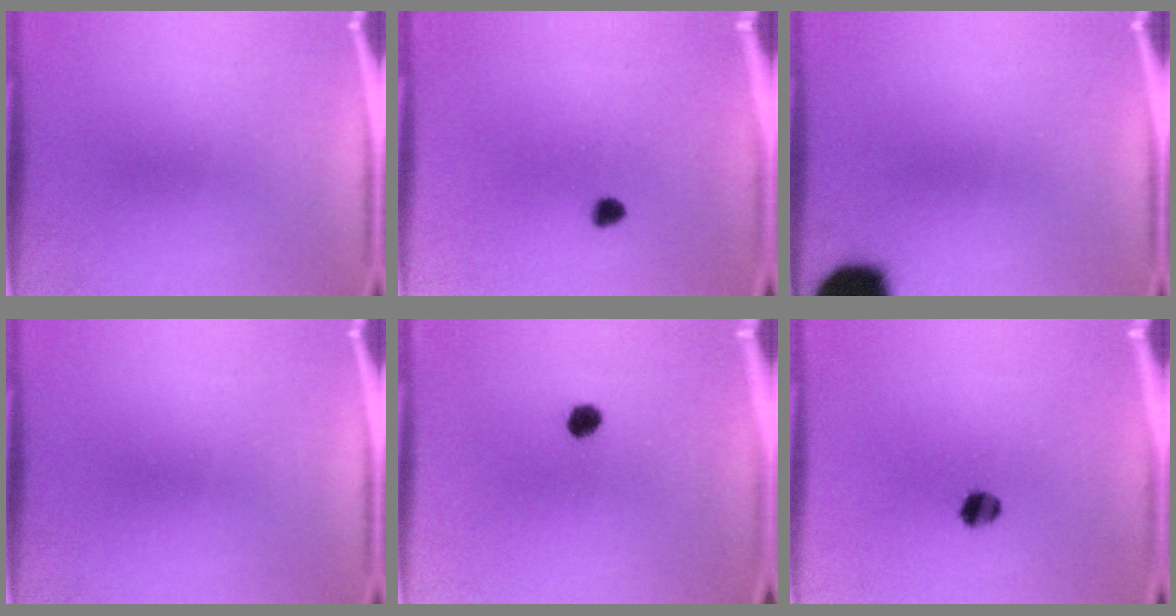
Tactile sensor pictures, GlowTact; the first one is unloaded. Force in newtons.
{"total": 1.9}
{"total": 15.9}
{"total": 0.0}
{"total": 2.5}
{"total": 3.8}